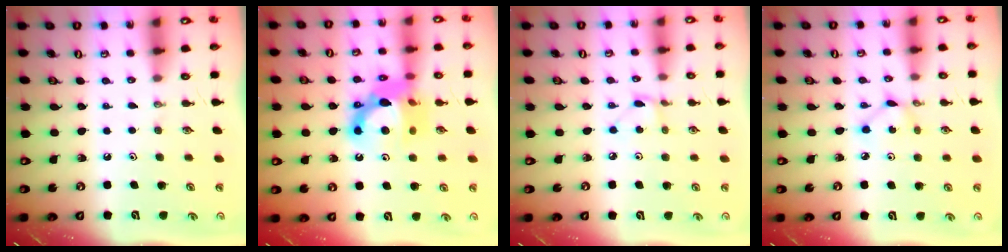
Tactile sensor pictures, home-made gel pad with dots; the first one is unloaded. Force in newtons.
{"total": 14.5, "press": 14.4, "slide": 1.7}
{"total": 2.5, "press": 2.5, "slide": 0.3}
{"total": 2.4, "press": 2.4, "slide": 0.1}